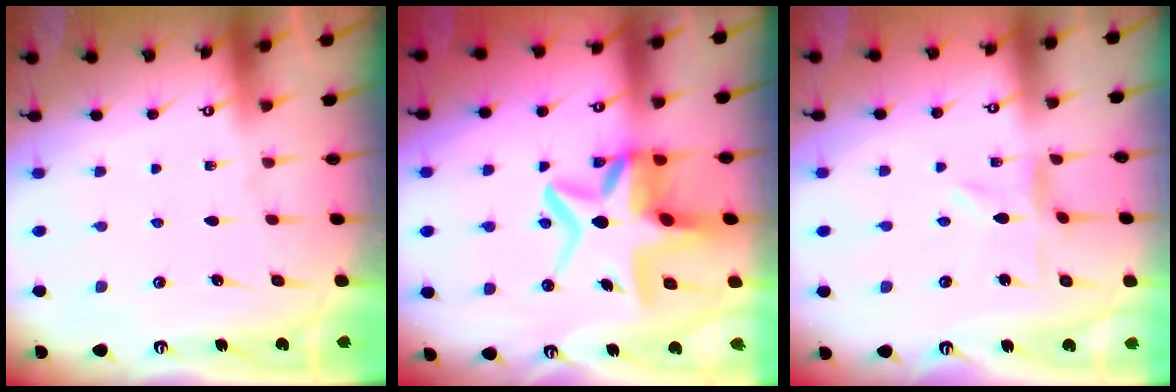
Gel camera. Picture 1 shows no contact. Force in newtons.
{"total": 13.2, "press": 12.7, "slide": 3.5}
{"total": 0.8, "press": 0.8, "slide": 0.2}